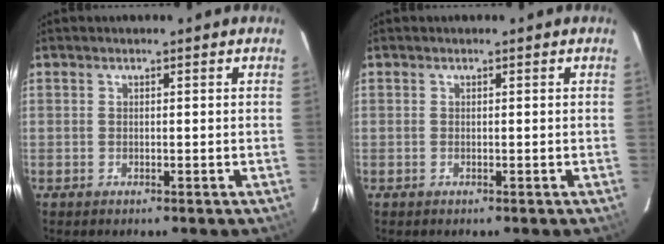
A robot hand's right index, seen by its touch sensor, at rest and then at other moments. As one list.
[{"total": 0.0}]